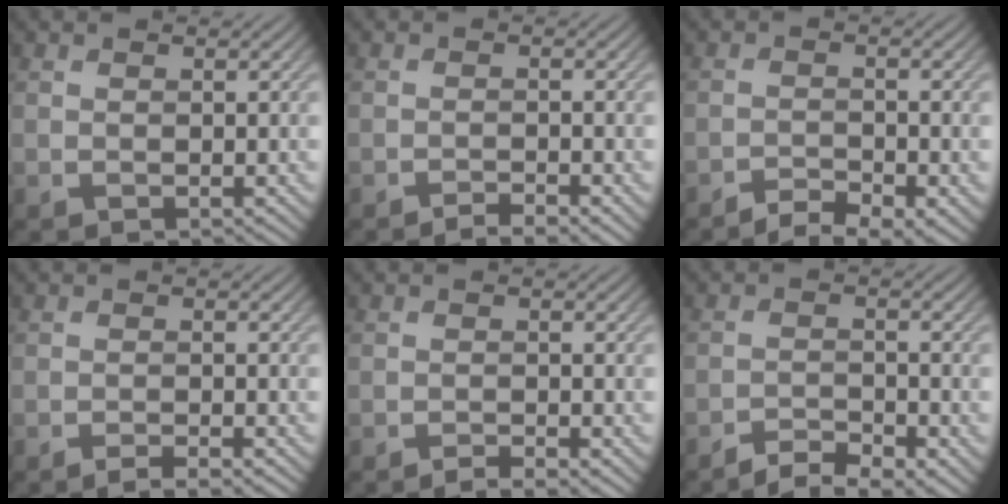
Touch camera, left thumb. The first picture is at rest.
{"total": 2.2, "force": [-1.7, 0.3, 1.3], "torque": [-0.020, 0.002, -0.033]}
{"total": 4.1, "force": [-3.2, 1.0, 2.4], "torque": [-0.042, -0.004, -0.050]}
{"total": 2.2, "force": [-1.6, 0.2, 1.5], "torque": [-0.019, 0.003, -0.034]}
{"total": 1.9, "force": [-1.4, 0.2, 1.2], "torque": [-0.019, 0.002, -0.026]}
{"total": 4.2, "force": [-3.4, 1.0, 2.2], "torque": [-0.041, -0.002, -0.060]}